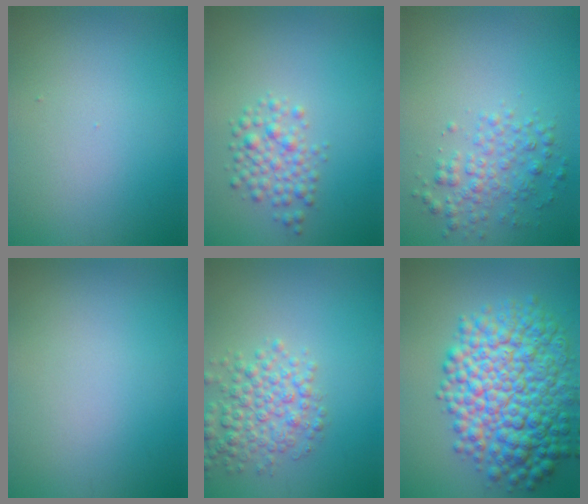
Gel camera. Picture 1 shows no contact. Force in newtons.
{"total": 2.7, "press": 2.7, "slide": 0.1}
{"total": 2.9, "press": 2.9, "slide": 0.0}
{"total": 0.0}
{"total": 4.1, "press": 4.1, "slide": 0.1}
{"total": 11.3, "press": 11.3, "slide": 0.0}